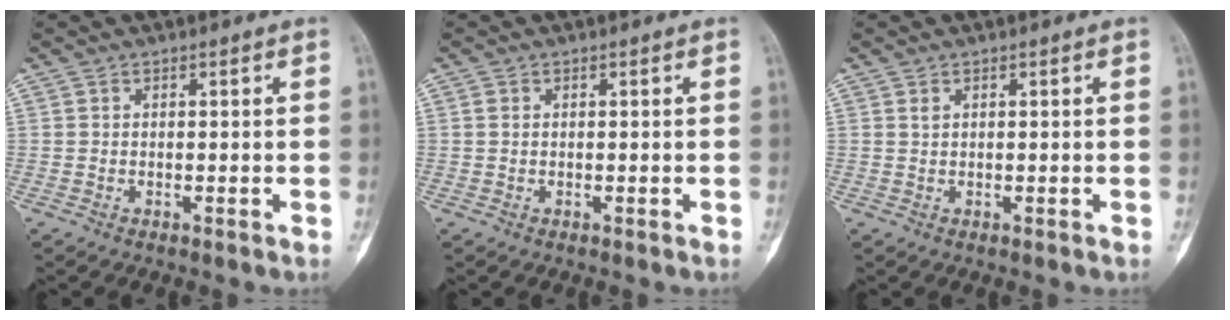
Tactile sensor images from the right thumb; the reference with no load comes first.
{"total": 1.0, "force": [0.2, 0.8, 0.6], "torque": [-0.015, 0.002, 0.006]}
{"total": 0.8, "force": [0.5, 0.5, 0.5], "torque": [-0.010, 0.001, 0.011]}